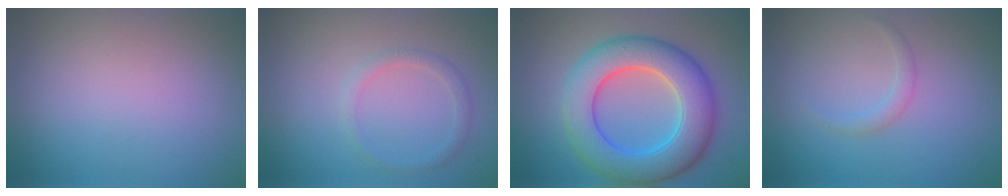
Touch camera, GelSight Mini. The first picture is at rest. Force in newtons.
{"total": 1.3, "press": 1.3, "slide": 0.1}
{"total": 9.0, "press": 9.0, "slide": 0.4}
{"total": 1.1, "press": 1.1, "slide": 0.1}